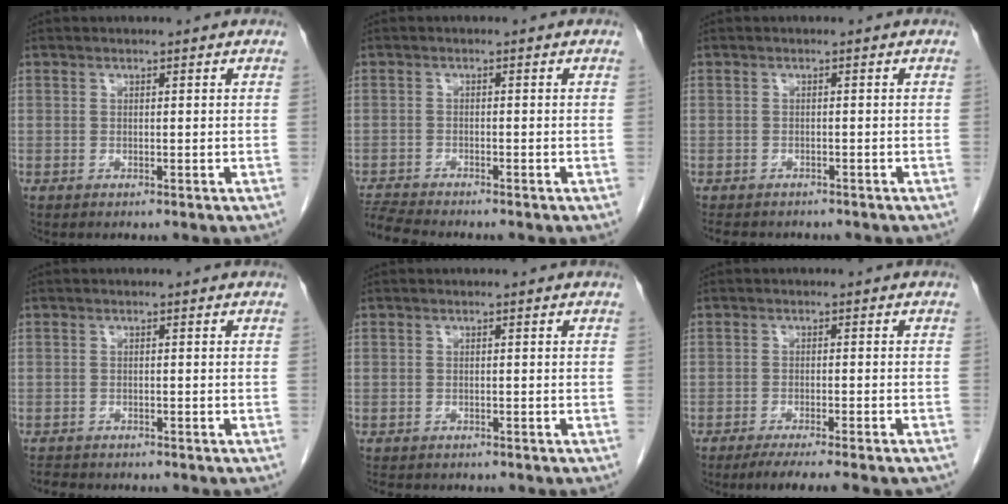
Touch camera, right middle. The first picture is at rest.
{"total": 4.6, "force": [-4.5, -0.5, 0.9], "torque": [-0.021, -0.019, -0.082]}
{"total": 6.2, "force": [-5.3, 2.6, 2.0], "torque": [-0.031, -0.001, -0.069]}
{"total": 3.4, "force": [-3.1, 1.1, 0.9], "torque": [-0.017, -0.007, -0.045]}
{"total": 4.2, "force": [-3.5, 1.9, 1.3], "torque": [-0.022, -0.005, -0.047]}
{"total": 9.3, "force": [-7.7, 0.2, 5.3], "torque": [-0.057, -0.016, -0.108]}